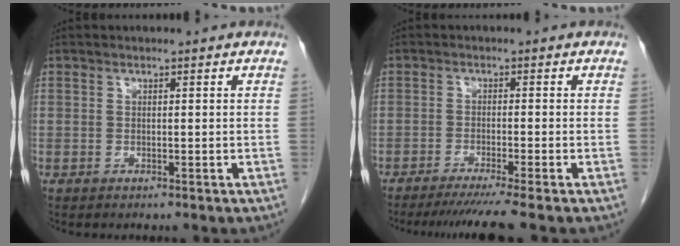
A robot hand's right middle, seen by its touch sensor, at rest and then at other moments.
{"total": 7.0, "force": [-5.8, -1.8, 3.4], "torque": [-0.036, -0.026, -0.093]}